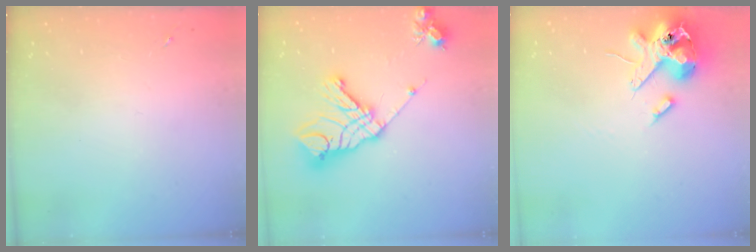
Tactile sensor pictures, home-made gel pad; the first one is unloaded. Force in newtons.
{"total": 19.8, "press": 19.6, "slide": 2.6}
{"total": 13.7, "press": 13.5, "slide": 2.3}